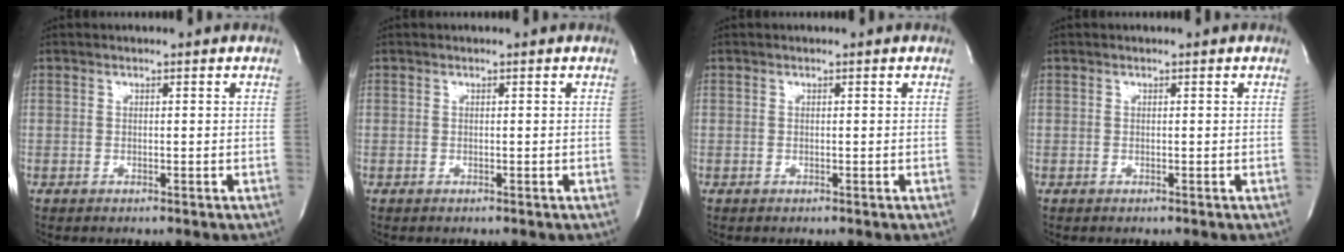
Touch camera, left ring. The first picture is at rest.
{"total": 0.0}
{"total": 0.0}
{"total": 0.0}